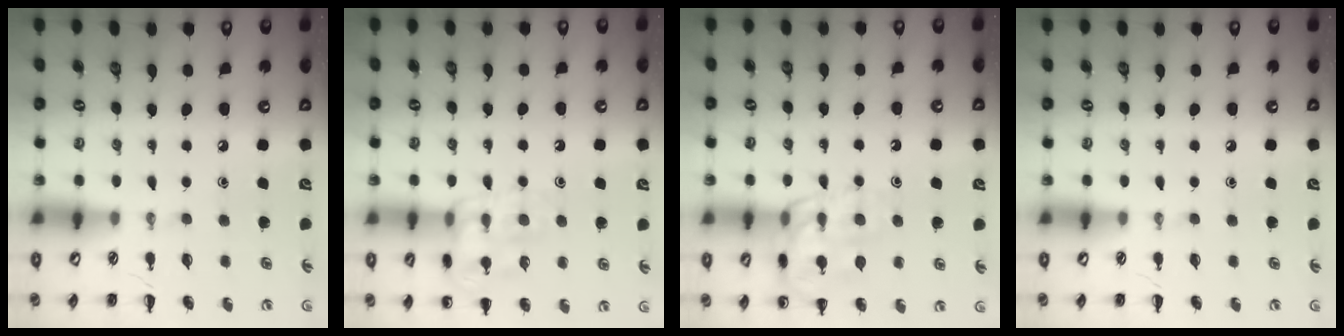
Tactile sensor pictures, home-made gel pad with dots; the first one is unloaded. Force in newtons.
{"total": 13.7, "press": 13.6, "slide": 1.4}
{"total": 13.9, "press": 13.8, "slide": 1.1}
{"total": 0.0}